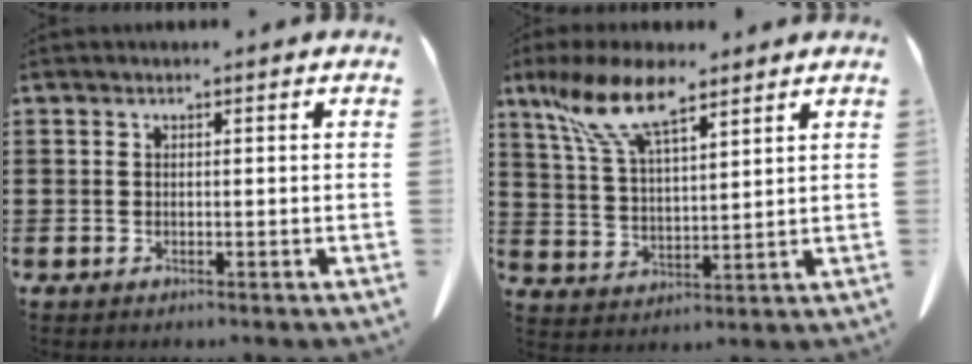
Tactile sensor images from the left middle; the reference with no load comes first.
{"total": 10.3, "force": [7.5, 3.1, 6.3], "torque": [-0.151, -0.016, 0.136]}